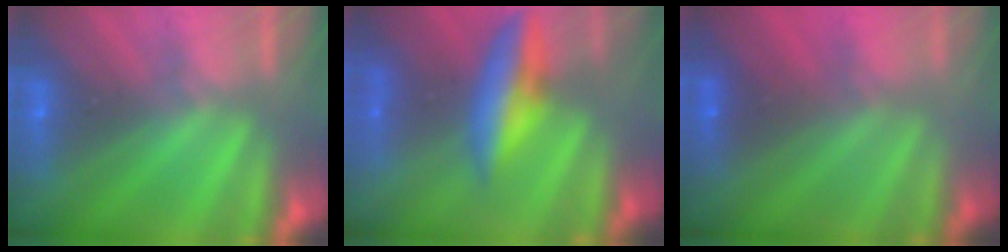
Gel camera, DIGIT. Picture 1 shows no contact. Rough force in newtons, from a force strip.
{"total": 6.8}
{"total": 1.6}